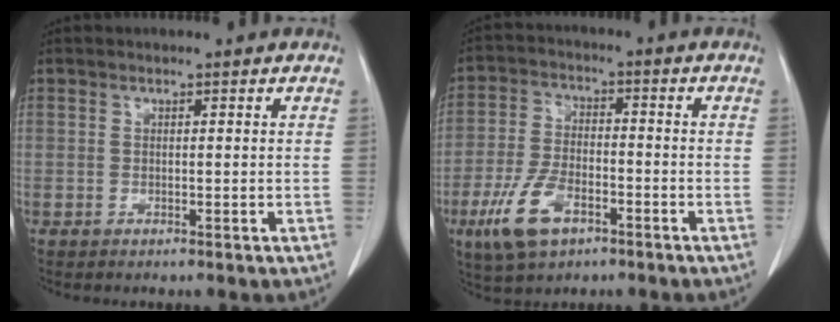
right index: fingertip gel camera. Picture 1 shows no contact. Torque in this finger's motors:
{"motor_torque": [0.20, -0.12, -0.47, -0.17]}